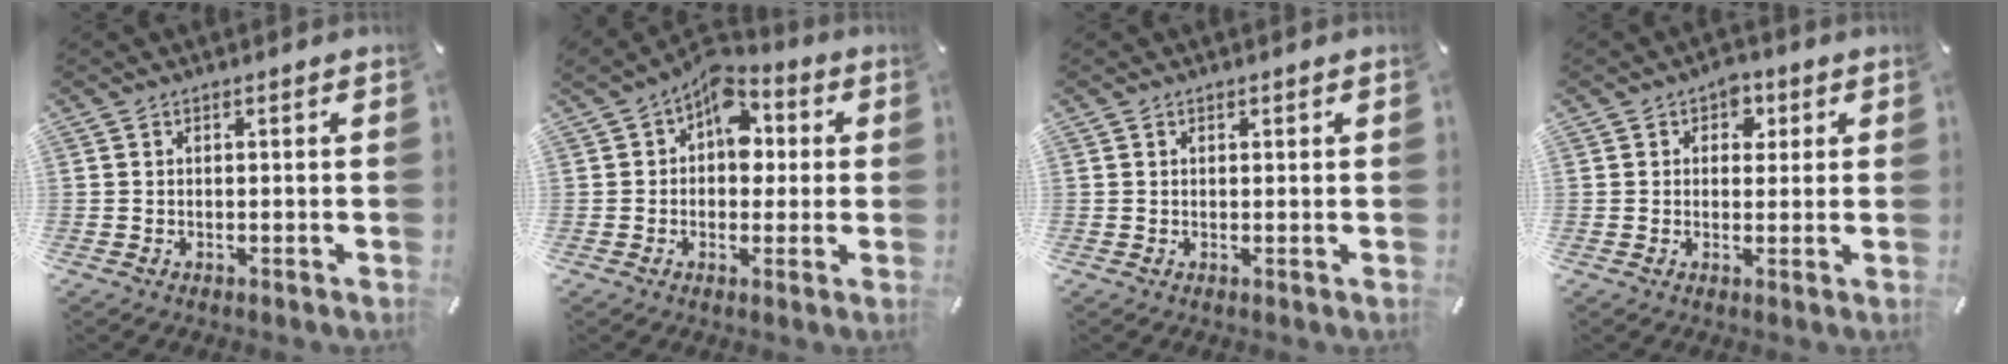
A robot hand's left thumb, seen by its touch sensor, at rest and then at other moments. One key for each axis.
{"total": 10.1, "fx": 2.7, "fy": 7.6, "fz": 6.1, "tx": -0.079, "ty": -0.020, "tz": 0.048}
{"total": 0.6, "fx": 0.4, "fy": 0.5, "fz": 0.2, "tx": -0.002, "ty": 0.002, "tz": 0.007}
{"total": 4.3, "fx": 1.6, "fy": 3.5, "fz": 2.1, "tx": -0.007, "ty": -0.006, "tz": 0.018}